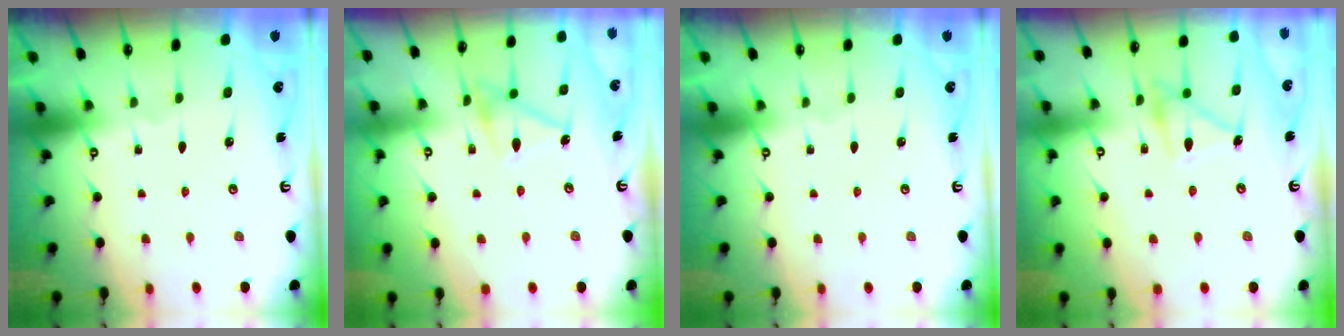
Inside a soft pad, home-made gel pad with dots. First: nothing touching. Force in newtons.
{"total": 13.9, "press": 13.9, "slide": 0.5}
{"total": 0.0}
{"total": 13.6, "press": 13.6, "slide": 0.9}